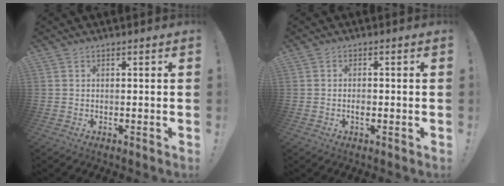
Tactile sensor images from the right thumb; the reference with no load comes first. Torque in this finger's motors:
{"motor_torque": [-0.06, -0.04, 0.00, 0.00, 0.00]}